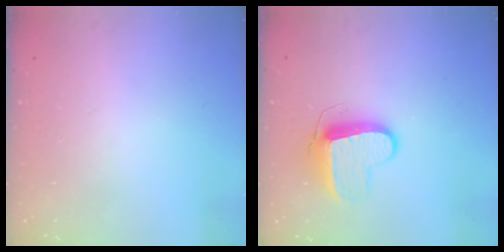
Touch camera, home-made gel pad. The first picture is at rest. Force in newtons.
{"total": 10.3, "press": 10.3, "slide": 0.4}